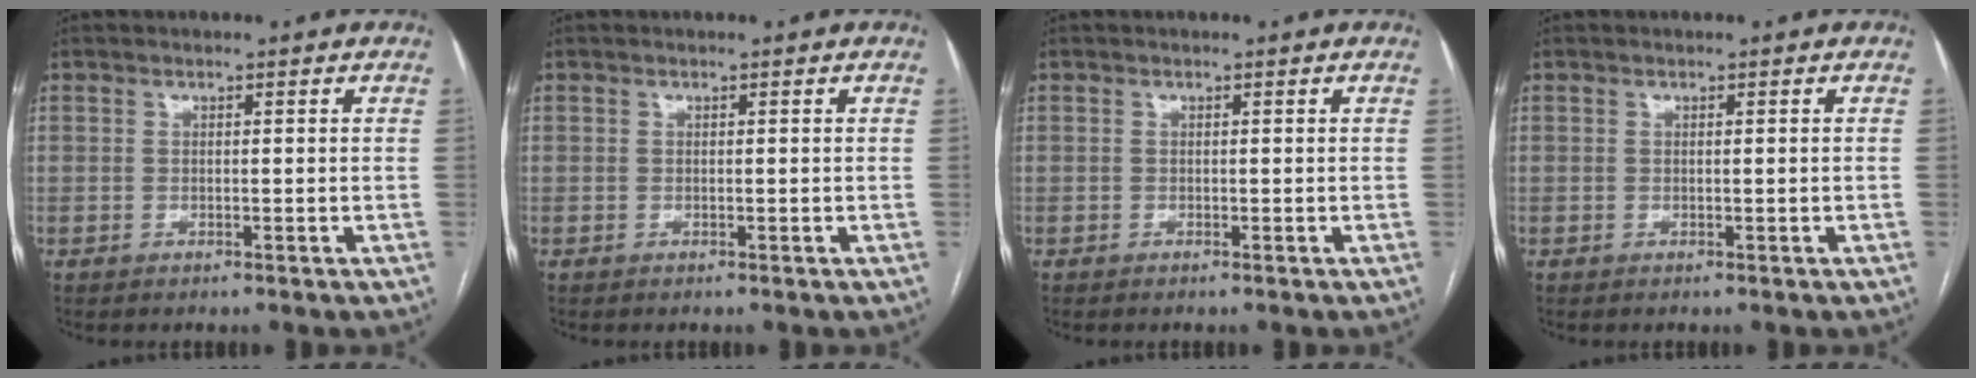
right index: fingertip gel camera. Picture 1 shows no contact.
{"total": 0.0}
{"total": 0.0}
{"total": 0.0}